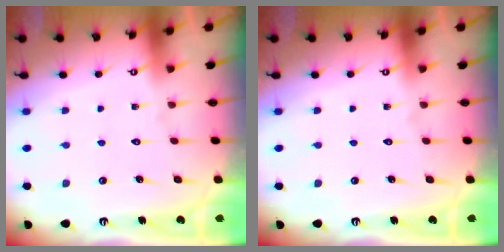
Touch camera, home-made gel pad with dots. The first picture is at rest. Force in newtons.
{"total": 0.0}